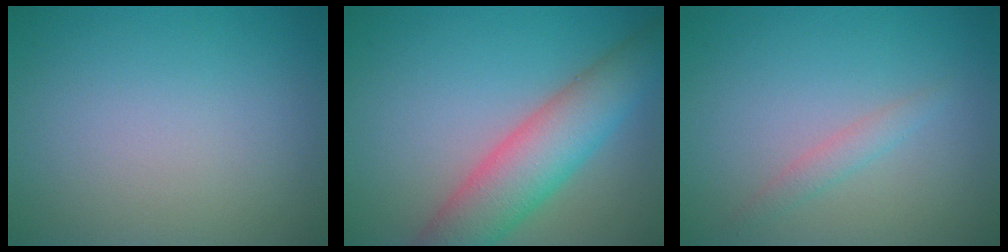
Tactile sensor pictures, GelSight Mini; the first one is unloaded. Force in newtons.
{"total": 7.2, "press": 7.2, "slide": 0.3}
{"total": 2.0, "press": 2.0, "slide": 0.2}